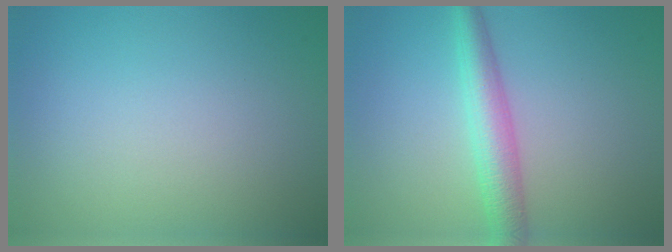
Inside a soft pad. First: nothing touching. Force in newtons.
{"total": 3.9, "press": 3.9, "slide": 0.1}